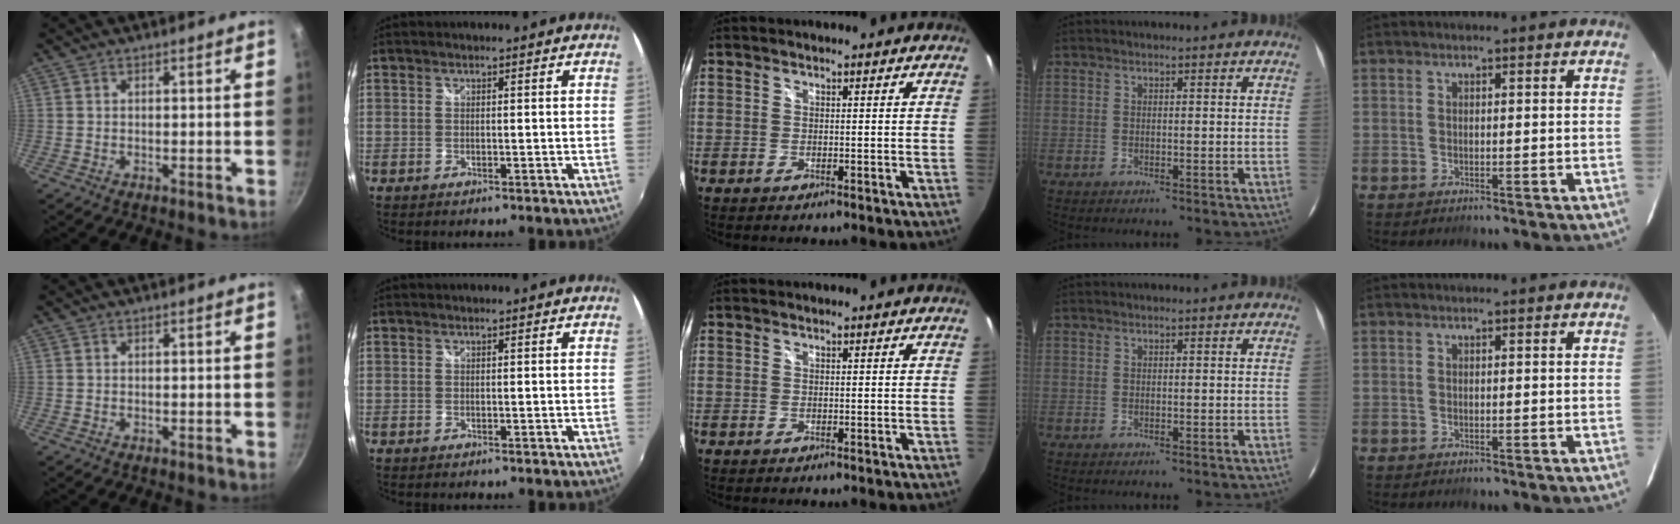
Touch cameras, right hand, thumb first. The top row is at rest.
{}